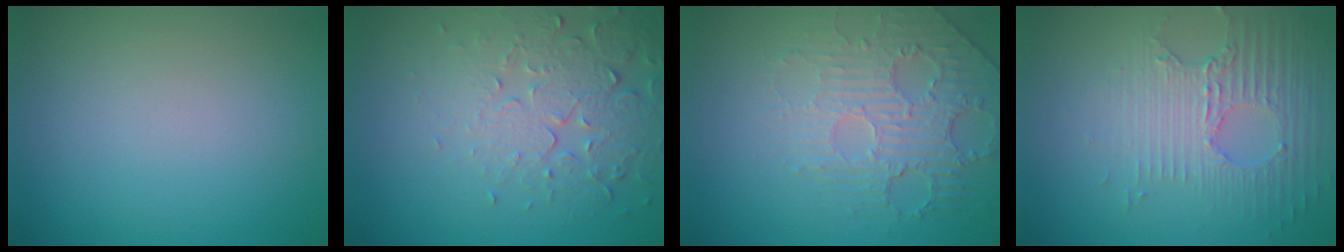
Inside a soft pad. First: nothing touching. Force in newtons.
{"total": 5.3, "press": 3.9, "slide": 3.6}
{"total": 2.9, "press": 2.4, "slide": 1.6}
{"total": 3.7, "press": 3.3, "slide": 1.7}